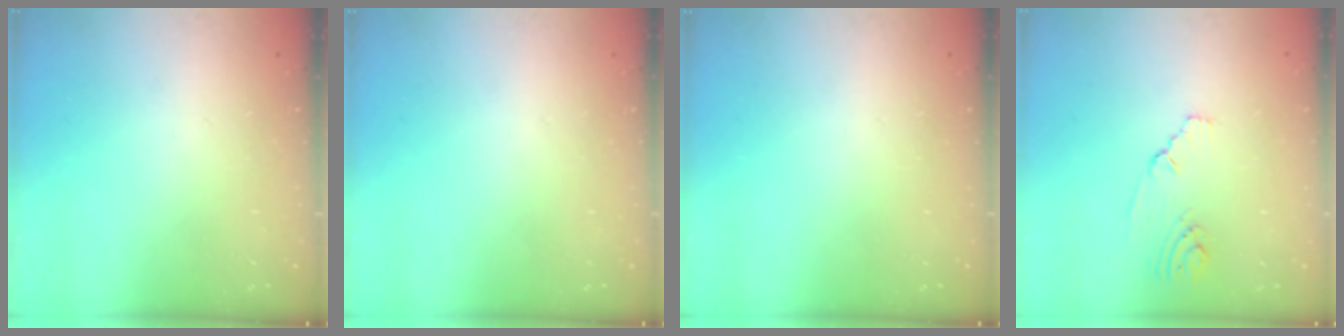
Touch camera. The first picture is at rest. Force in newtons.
{"total": 0.0}
{"total": 0.0}
{"total": 2.7, "press": 2.6, "slide": 0.4}